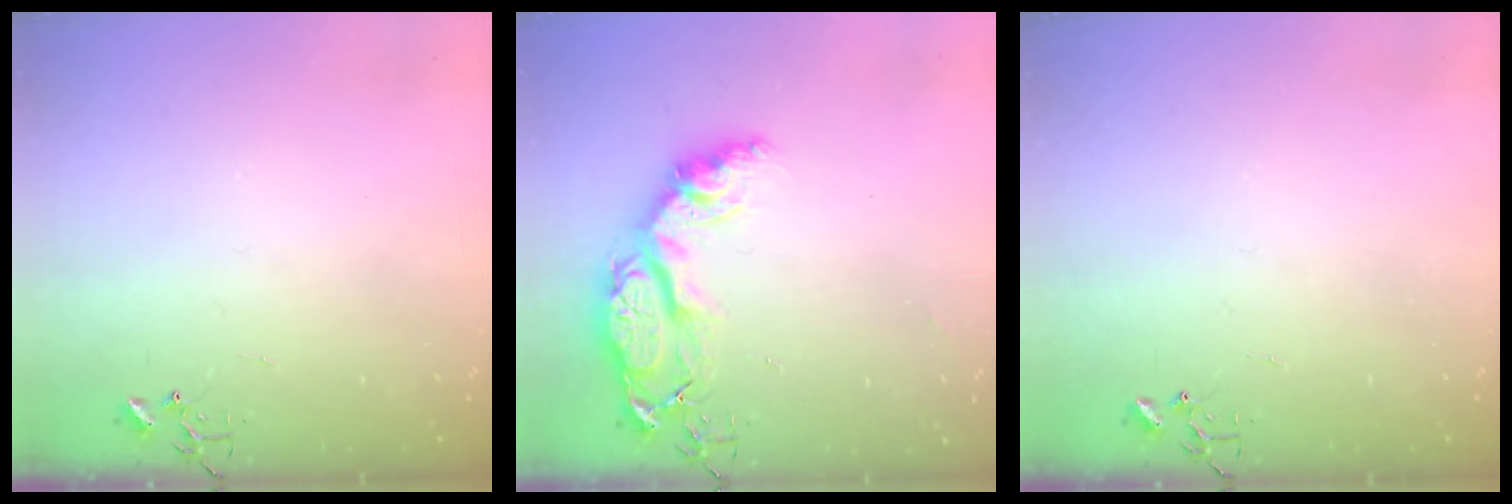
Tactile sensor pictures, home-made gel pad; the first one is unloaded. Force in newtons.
{"total": 15.4, "press": 15.3, "slide": 1.2}
{"total": 0.0}